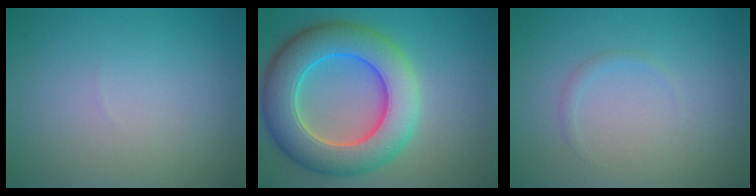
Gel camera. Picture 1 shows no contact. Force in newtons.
{"total": 9.7, "press": 9.7, "slide": 0.2}
{"total": 0.7, "press": 0.7, "slide": 0.0}